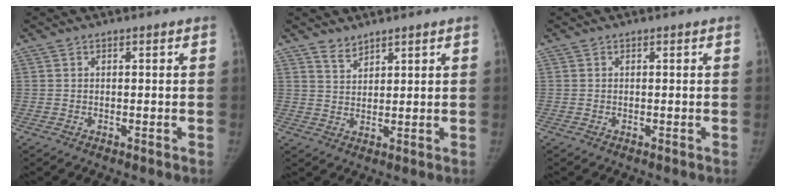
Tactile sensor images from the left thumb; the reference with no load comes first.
{"total": 2.8, "force": [2.5, 1.0, 0.5], "torque": [0.005, -0.020, 0.048]}
{"total": 0.0}